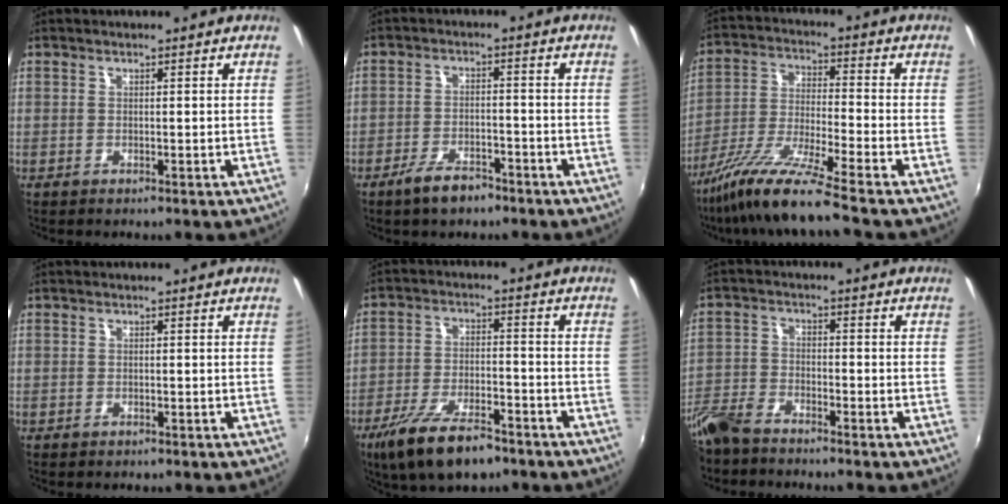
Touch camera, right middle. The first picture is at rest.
{"total": 8.2, "force": [-6.0, 2.9, 4.8], "torque": [-0.110, -0.007, -0.103]}
{"total": 12.8, "force": [-10.2, -1.0, 7.7], "torque": [-0.156, -0.021, -0.196]}
{"total": 0.8, "force": [-0.4, 0.6, 0.0], "torque": [0.001, -0.003, -0.007]}
{"total": 13.0, "force": [-9.1, 4.6, 8.1], "torque": [-0.178, -0.028, -0.160]}
{"total": 7.5, "force": [-6.2, 2.7, 3.2], "torque": [-0.078, -0.006, -0.129]}